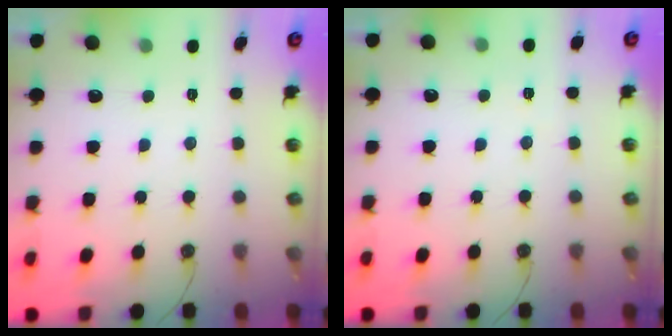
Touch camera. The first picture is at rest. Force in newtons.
{"total": 2.7, "press": 2.6, "slide": 0.7}